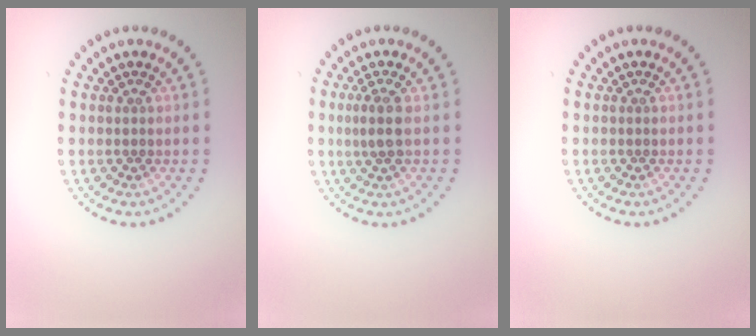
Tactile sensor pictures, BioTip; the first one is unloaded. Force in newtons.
{"total": 1.9, "press": 1.6, "slide": 1.0}
{"total": 0.0}